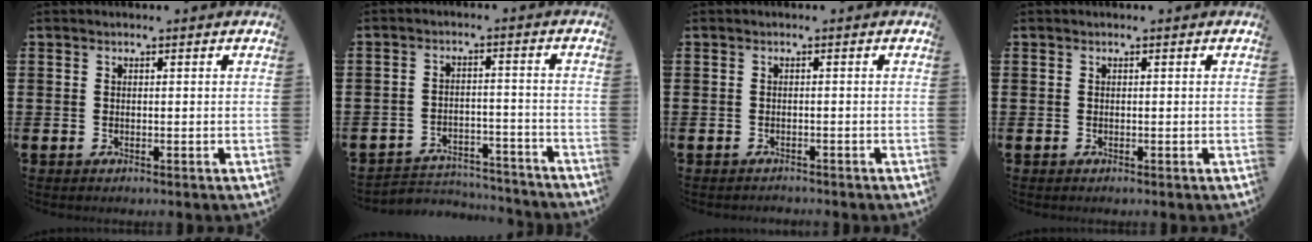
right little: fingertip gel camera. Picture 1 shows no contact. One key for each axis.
{"total": 3.8, "fx": -3.7, "fy": 0.8, "fz": 0.3, "tx": -0.009, "ty": 0.009, "tz": -0.079}
{"total": 0.6, "fx": -0.6, "fy": 0.0, "fz": -0.1, "tx": -0.001, "ty": -0.002, "tz": -0.012}
{"total": 0.0}